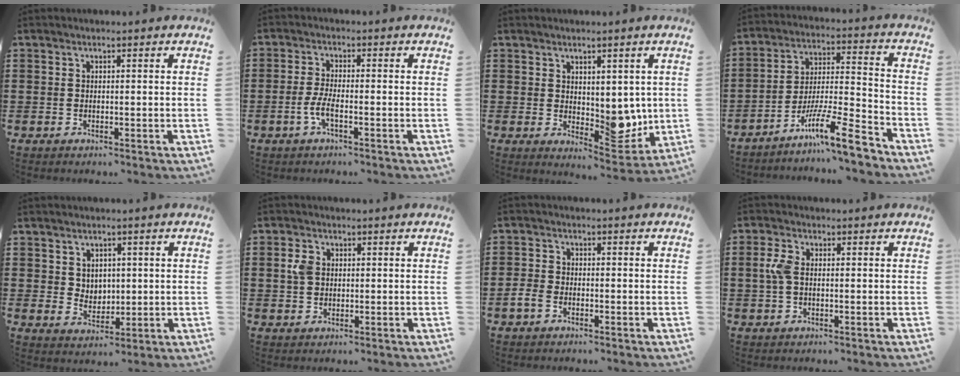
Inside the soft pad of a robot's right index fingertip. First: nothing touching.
{"total": 3.4, "force": [-1.5, 0.6, 3.1], "torque": [-0.073, -0.006, -0.033]}
{"total": 5.7, "force": [1.6, 4.0, 3.7], "torque": [-0.051, -0.006, 0.034]}
{"total": 11.6, "force": [-8.9, 1.1, 7.4], "torque": [-0.120, 0.015, -0.168]}
{"total": 3.3, "force": [1.5, 2.8, 0.6], "torque": [-0.018, 0.005, 0.027]}
{"total": 2.8, "force": [0.5, 2.0, 1.9], "torque": [-0.051, 0.007, 0.007]}
{"total": 2.3, "force": [-1.4, 1.3, 1.2], "torque": [-0.038, -0.002, -0.031]}
{"total": 3.6, "force": [0.1, 1.9, 3.1], "torque": [-0.093, -0.005, -0.008]}